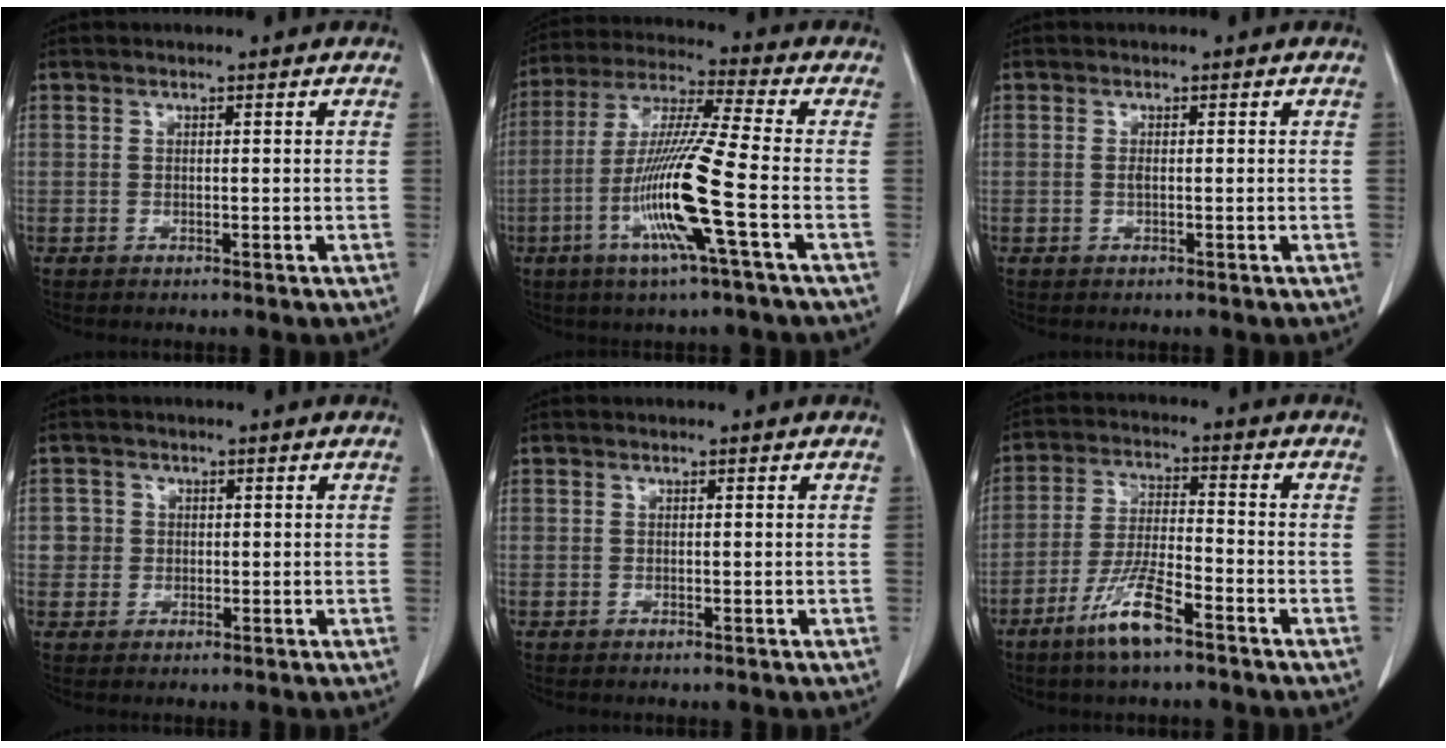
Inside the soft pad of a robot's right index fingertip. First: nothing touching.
{"total": 12.6, "force": [-4.2, -0.8, 11.8], "torque": [-0.236, -0.013, -0.086]}
{"total": 0.6, "force": [-0.1, 0.1, 0.6], "torque": [-0.014, -0.001, 0.000]}
{"total": 2.4, "force": [0.2, 2.4, 0.0], "torque": [0.014, 0.005, 0.002]}
{"total": 0.0}
{"total": 8.9, "force": [-5.6, 1.2, 6.8], "torque": [-0.136, -0.011, -0.106]}